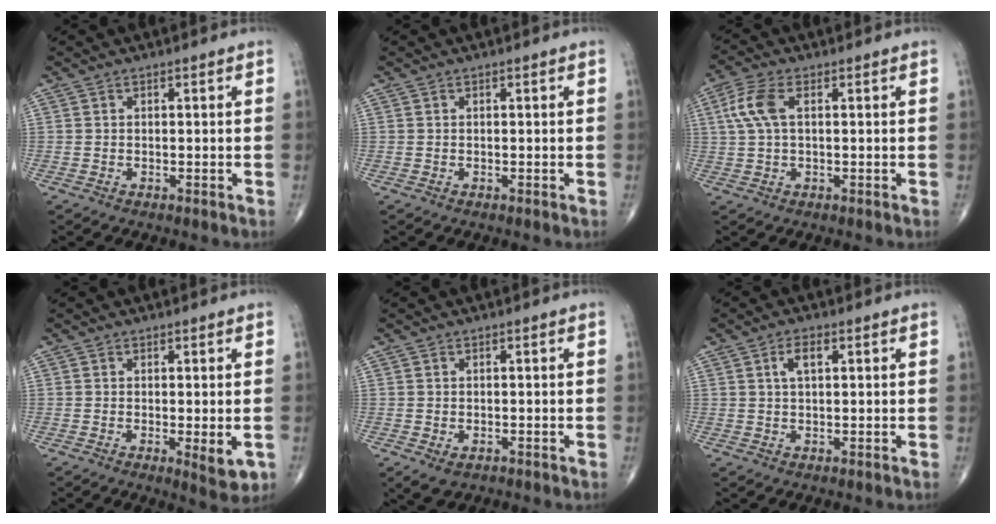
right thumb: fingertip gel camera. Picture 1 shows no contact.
{"total": 0.0}
{"total": 6.2, "force": [1.4, 2.8, 5.3], "torque": [-0.138, 0.016, 0.028]}
{"total": 4.5, "force": [-0.9, 1.5, 4.1], "torque": [-0.054, -0.012, -0.010]}
{"total": 2.8, "force": [-0.9, 1.9, 1.8], "torque": [-0.029, -0.006, -0.004]}
{"total": 3.5, "force": [1.3, 1.6, 2.9], "torque": [-0.052, 0.004, 0.024]}